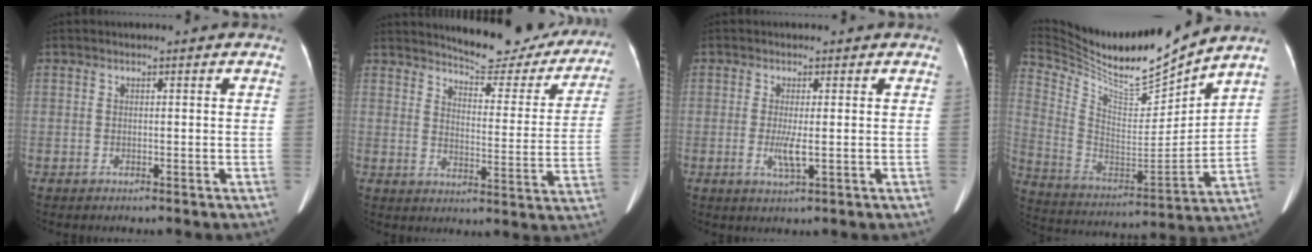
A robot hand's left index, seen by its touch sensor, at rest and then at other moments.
{"total": 19.1, "force": [17.8, 4.2, 5.9], "torque": [-0.059, -0.054, 0.207]}
{"total": 2.9, "force": [-0.2, 0.3, 2.9], "torque": [-0.060, -0.006, 0.000]}
{"total": 19.0, "force": [17.6, 0.3, 7.2], "torque": [-0.154, -0.036, 0.311]}